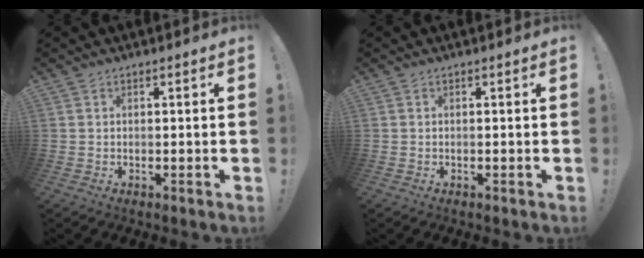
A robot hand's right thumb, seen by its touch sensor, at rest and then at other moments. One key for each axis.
{"total": 0.0}